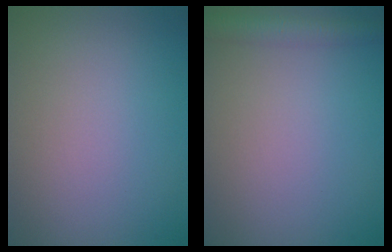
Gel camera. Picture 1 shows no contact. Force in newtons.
{"total": 2.7, "press": 2.7, "slide": 0.2}